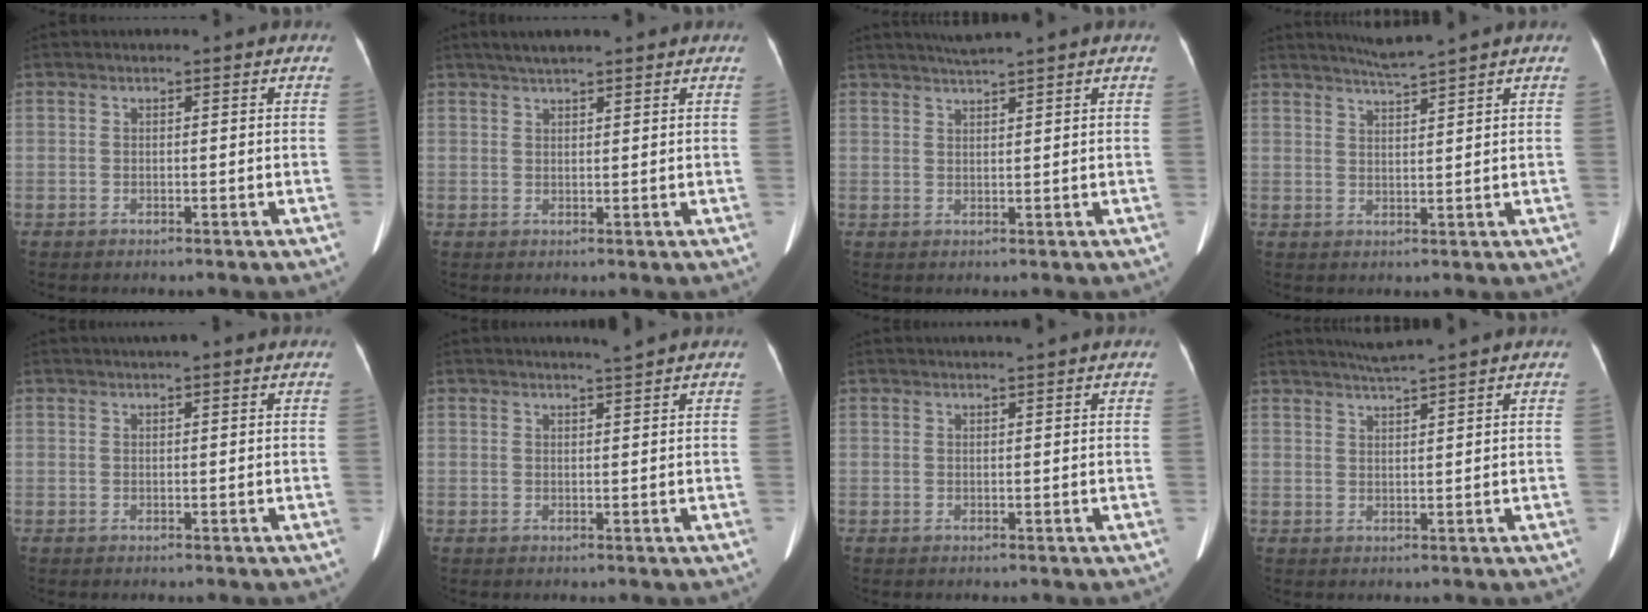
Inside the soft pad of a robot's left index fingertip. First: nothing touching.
{"total": 5.6, "force": [4.6, 0.6, 3.1], "torque": [-0.046, 0.030, 0.074]}
{"total": 3.5, "force": [3.1, -1.0, 1.4], "torque": [-0.022, 0.011, 0.059]}
{"total": 3.6, "force": [3.2, -1.5, 0.9], "torque": [-0.020, -0.006, 0.064]}
{"total": 1.0, "force": [0.8, 0.1, 0.6], "torque": [-0.009, 0.010, 0.012]}
{"total": 1.5, "force": [1.3, -0.8, 0.4], "torque": [-0.012, -0.011, 0.025]}
{"total": 1.4, "force": [1.2, -0.4, 0.6], "torque": [-0.008, 0.005, 0.025]}
{"total": 3.8, "force": [3.3, -1.4, 1.3], "torque": [-0.024, 0.004, 0.064]}